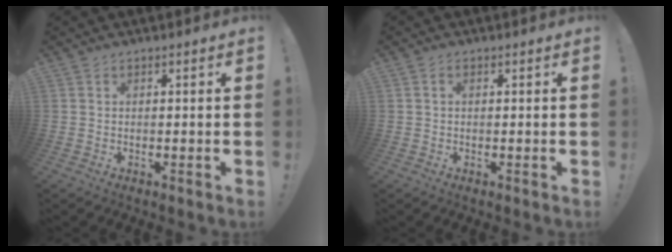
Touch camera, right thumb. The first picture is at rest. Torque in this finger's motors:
{"motor_torque": [-0.02, -0.21, -0.31, 0.08, 0.07]}